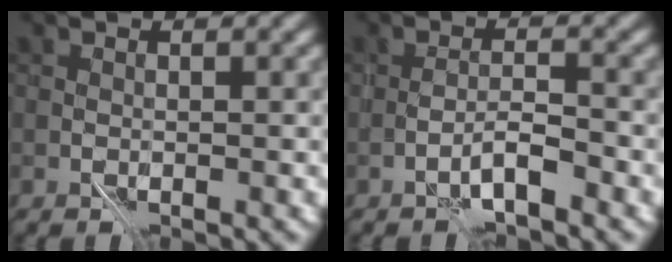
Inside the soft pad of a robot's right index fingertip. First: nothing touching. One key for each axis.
{"total": 1.8, "fx": -1.3, "fy": -0.2, "fz": 1.1, "tx": -0.018, "ty": 0.011, "tz": -0.029}